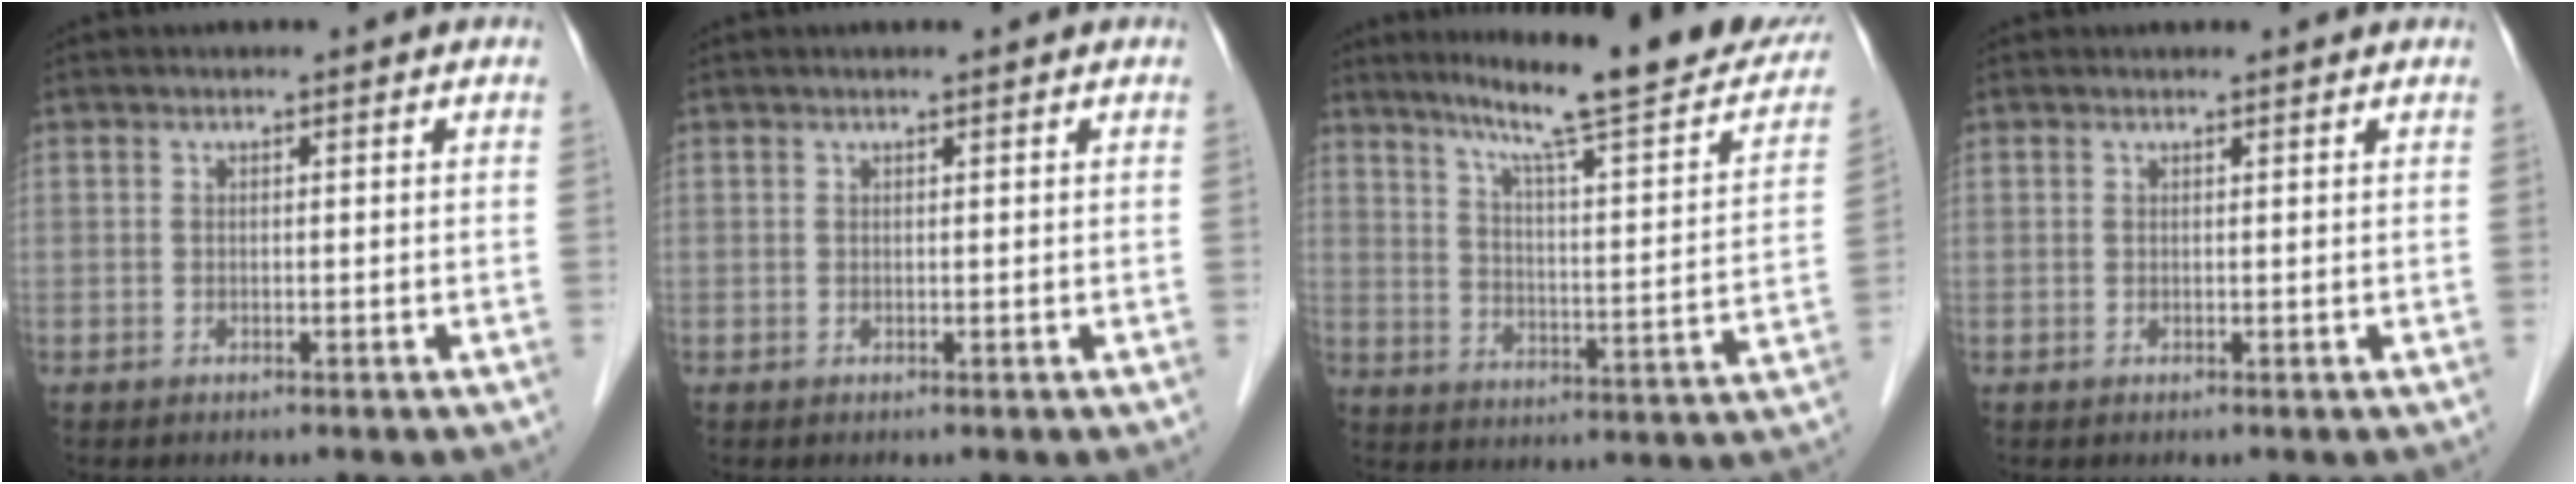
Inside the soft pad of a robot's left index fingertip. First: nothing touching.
{"total": 1.1, "force": [0.9, 0.0, 0.6], "torque": [-0.009, 0.011, 0.017]}
{"total": 23.0, "force": [18.9, 1.9, 12.9], "torque": [-0.185, -0.026, 0.252]}
{"total": 1.9, "force": [1.8, 0.2, 0.3], "torque": [-0.012, 0.008, 0.020]}